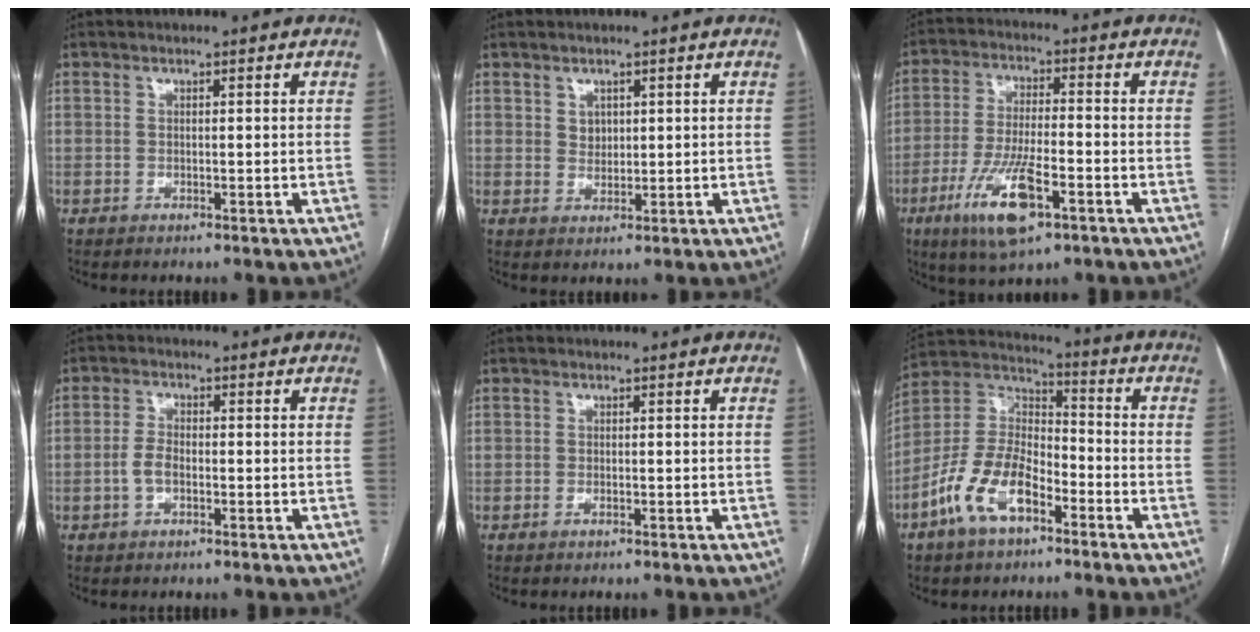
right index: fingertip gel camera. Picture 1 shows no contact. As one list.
[{"total": 2.1, "force": [1.0, 1.6, 1.0], "torque": [-0.017, -0.003, 0.021]}, {"total": 11.8, "force": [-5.7, 2.8, 10.0], "torque": [-0.203, -0.016, -0.096]}, {"total": 3.0, "force": [-0.8, 1.5, 2.5], "torque": [-0.055, 0.006, -0.017]}, {"total": 0.8, "force": [-0.4, 0.3, 0.6], "torque": [-0.013, -0.001, -0.004]}, {"total": 12.6, "force": [-6.7, 5.8, 9.0], "torque": [-0.194, 0.015, -0.127]}]